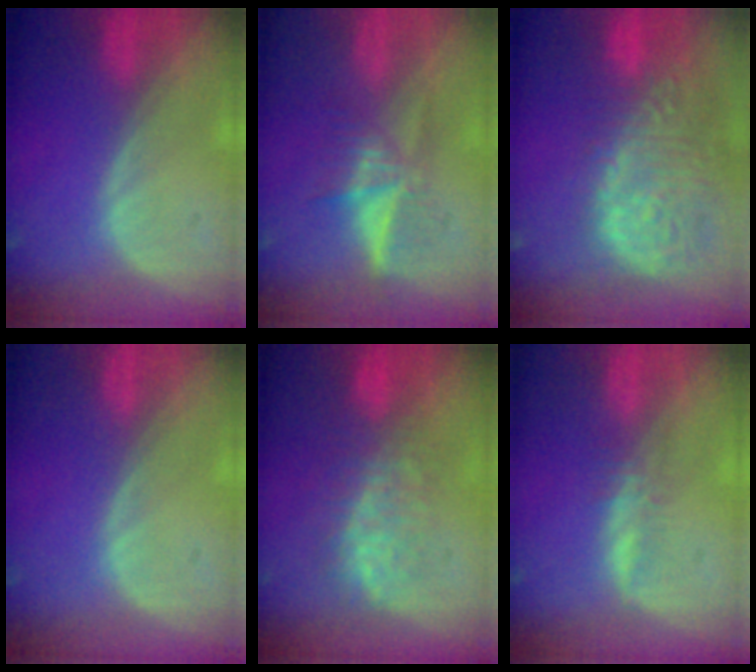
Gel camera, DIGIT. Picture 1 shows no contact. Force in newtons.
{"total": 5.9, "press": 5.3, "slide": 2.7}
{"total": 14.9, "press": 12.3, "slide": 8.3}
{"total": 0.0}
{"total": 7.9, "press": 7.6, "slide": 2.3}
{"total": 2.0, "press": 1.8, "slide": 0.6}